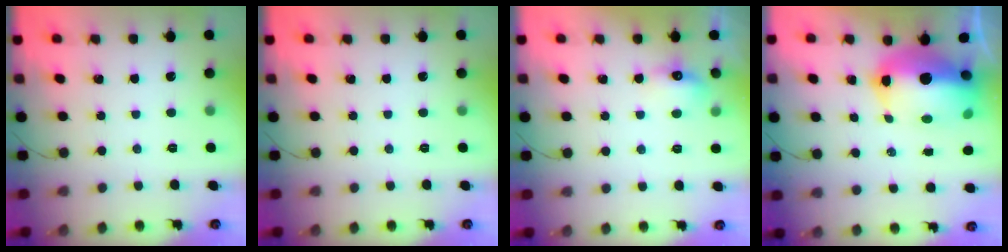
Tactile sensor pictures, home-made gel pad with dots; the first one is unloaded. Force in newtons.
{"total": 0.0}
{"total": 6.2, "press": 6.1, "slide": 1.1}
{"total": 18.8, "press": 16.6, "slide": 8.7}